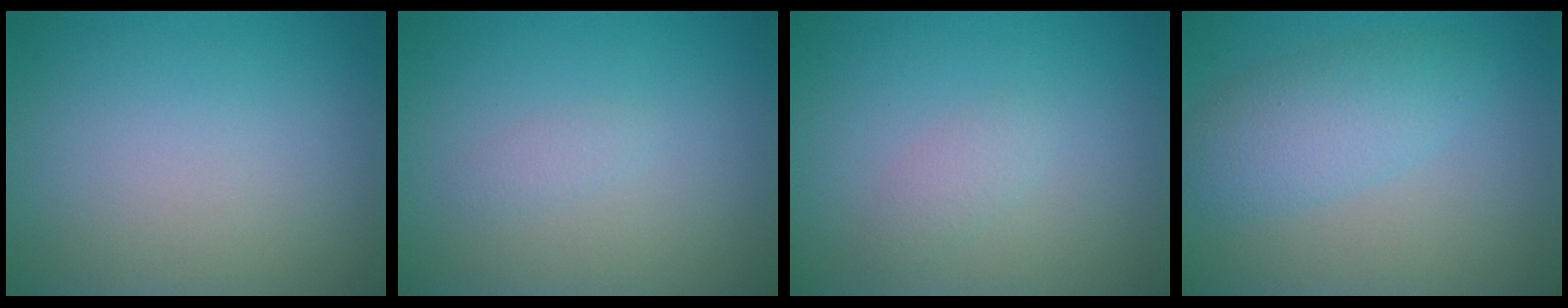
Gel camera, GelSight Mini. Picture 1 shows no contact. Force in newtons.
{"total": 0.8, "press": 0.8, "slide": 0.1}
{"total": 1.3, "press": 1.3, "slide": 0.1}
{"total": 3.9, "press": 3.9, "slide": 0.1}